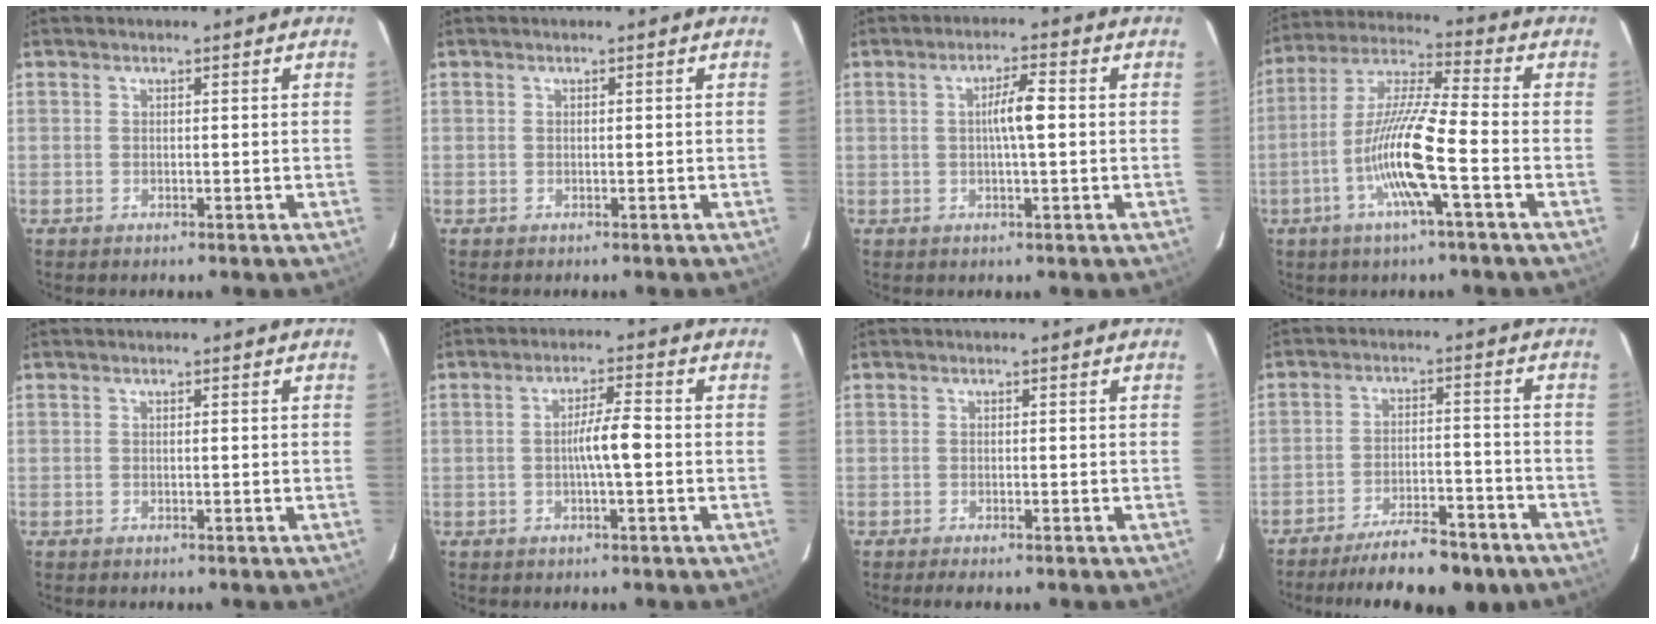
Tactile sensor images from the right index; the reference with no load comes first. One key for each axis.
{"total": 0.0}
{"total": 4.3, "fx": 0.2, "fy": 0.3, "fz": 4.3, "tx": -0.077, "ty": 0.006, "tz": 0.002}
{"total": 13.0, "fx": -4.0, "fy": 0.2, "fz": 12.3, "tx": -0.247, "ty": 0.002, "tz": -0.082}
{"total": 0.0}
{"total": 4.6, "fx": -0.6, "fy": 0.1, "fz": 4.5, "tx": -0.079, "ty": 0.009, "tz": -0.010}
{"total": 2.0, "fx": -1.5, "fy": 0.3, "fz": 1.3, "tx": -0.016, "ty": -0.006, "tz": -0.019}
{"total": 12.2, "fx": -10.2, "fy": 2.6, "fz": 6.2, "tx": -0.088, "ty": 0.002, "tz": -0.155}